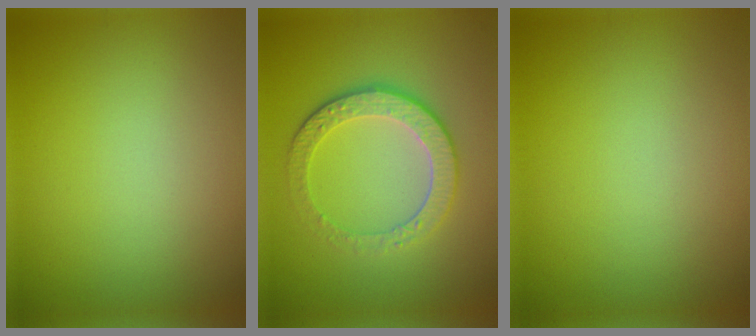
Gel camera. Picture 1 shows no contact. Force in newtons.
{"total": 4.3, "press": 3.3, "slide": 2.8}
{"total": 0.0}